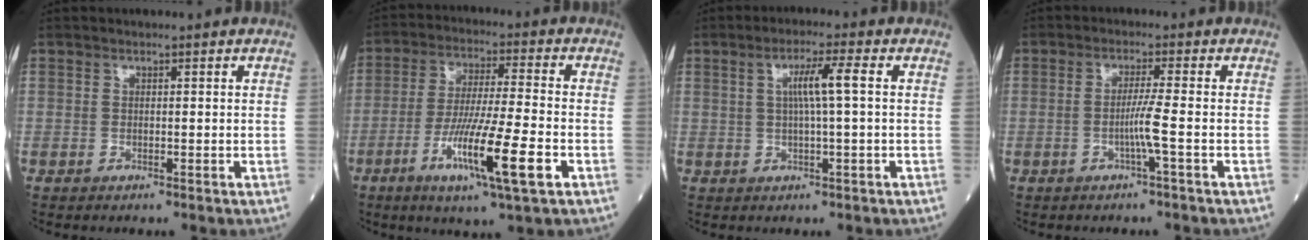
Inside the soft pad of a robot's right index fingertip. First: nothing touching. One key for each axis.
{"total": 12.6, "fx": -4.9, "fy": 0.1, "fz": 11.6, "tx": -0.211, "ty": -0.020, "tz": -0.089}
{"total": 4.8, "fx": 0.9, "fy": -0.4, "fz": 4.7, "tx": -0.083, "ty": 0.007, "tz": 0.017}
{"total": 3.5, "fx": -1.0, "fy": -1.0, "fz": 3.2, "tx": -0.063, "ty": -0.003, "tz": -0.021}